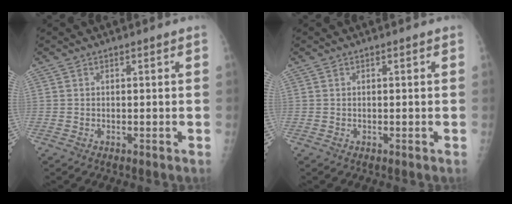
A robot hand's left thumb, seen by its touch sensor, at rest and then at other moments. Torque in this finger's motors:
{"motor_torque": [0.00, 0.00, -0.03, -0.03, 0.00]}